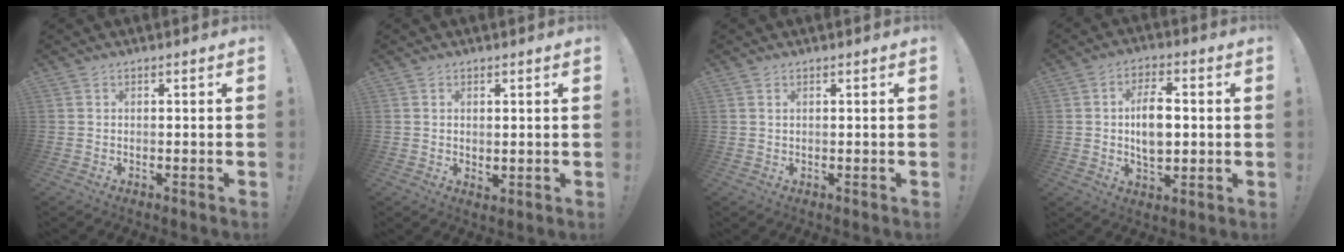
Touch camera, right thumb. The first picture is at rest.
{"total": 1.8, "force": [0.9, 1.0, 1.2], "torque": [-0.006, -0.008, 0.015]}
{"total": 0.9, "force": [0.5, 0.4, 0.6], "torque": [-0.011, -0.001, 0.010]}
{"total": 10.2, "force": [0.2, 6.2, 8.1], "torque": [-0.141, 0.004, -0.001]}